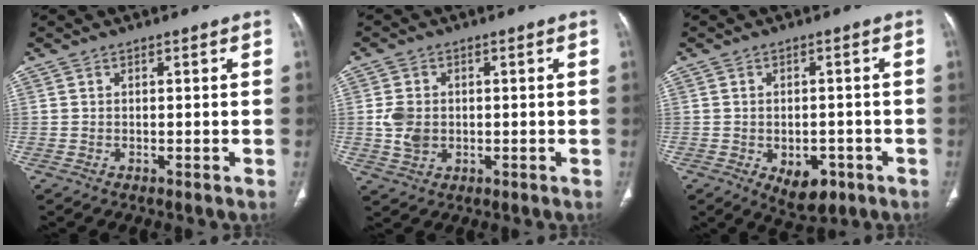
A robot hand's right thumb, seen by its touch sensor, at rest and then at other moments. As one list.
[{"total": 5.0, "force": [-0.1, 3.9, 3.1], "torque": [-0.055, 0.001, 0.003]}, {"total": 6.9, "force": [-2.8, 4.2, 4.6], "torque": [-0.049, 0.009, -0.026]}]